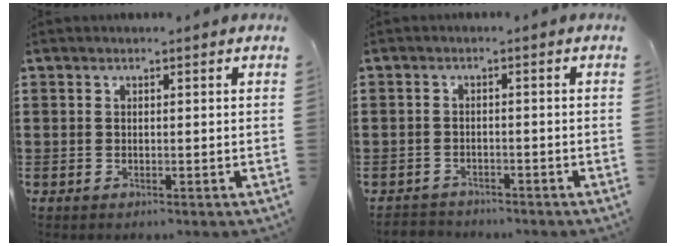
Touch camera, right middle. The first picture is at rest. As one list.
[{"total": 2.0, "force": [-1.9, 0.5, -0.3], "torque": [-0.001, 0.001, -0.045]}]